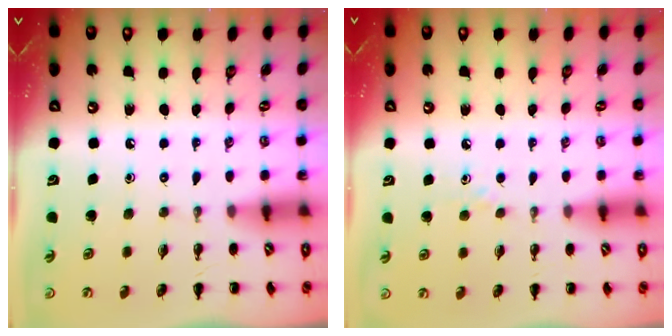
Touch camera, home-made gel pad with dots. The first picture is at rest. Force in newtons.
{"total": 3.0, "press": 2.7, "slide": 1.2}